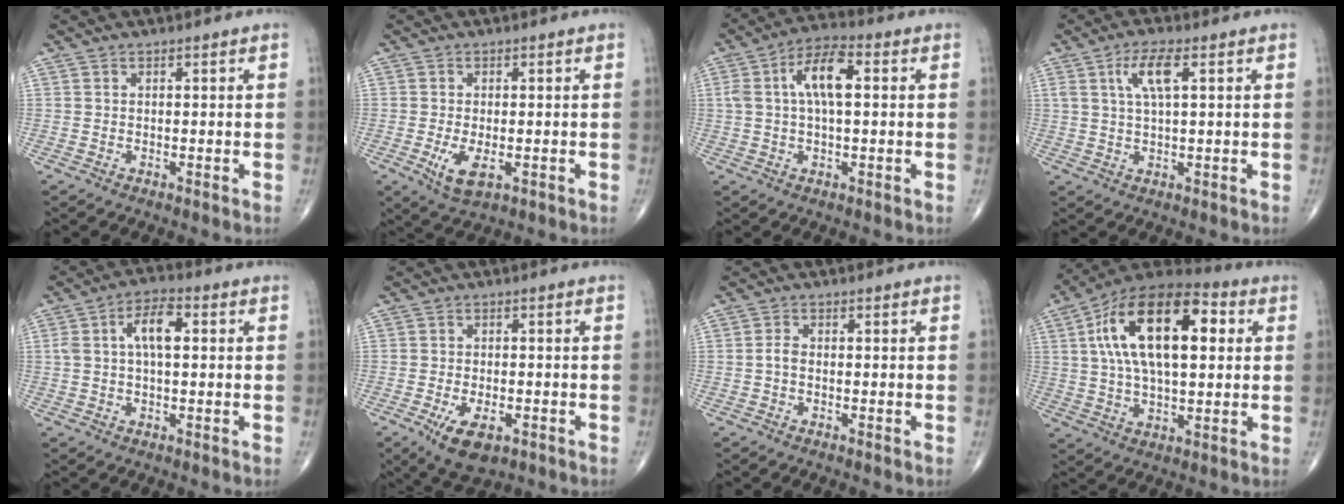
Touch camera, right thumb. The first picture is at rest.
{"total": 5.1, "force": [-1.5, 2.3, 4.3], "torque": [-0.081, -0.011, -0.021]}
{"total": 9.1, "force": [1.5, 3.8, 8.1], "torque": [-0.157, 0.024, 0.021]}
{"total": 5.7, "force": [1.9, 1.5, 5.1], "torque": [-0.109, 0.003, 0.041]}
{"total": 7.0, "force": [1.2, 3.2, 6.2], "torque": [-0.118, 0.019, 0.017]}
{"total": 7.3, "force": [-3.3, 3.5, 5.4], "torque": [-0.091, -0.001, -0.047]}
{"total": 1.5, "force": [-0.4, 0.9, 1.2], "torque": [-0.021, 0.002, -0.011]}
{"total": 22.0, "force": [5.0, 10.6, 18.6], "torque": [-0.312, 0.018, 0.072]}